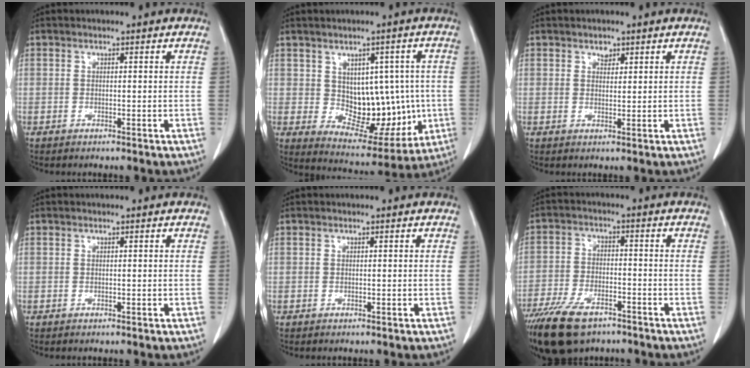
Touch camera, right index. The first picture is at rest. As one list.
[{"total": 13.8, "force": [-0.1, 8.4, 10.9], "torque": [-0.138, 0.024, 0.033]}, {"total": 2.0, "force": [1.2, 1.4, 0.8], "torque": [-0.016, 0.002, 0.023]}, {"total": 0.0}, {"total": 0.0}, {"total": 12.8, "force": [-8.8, 5.6, 7.5], "torque": [-0.148, -0.012, -0.151]}]